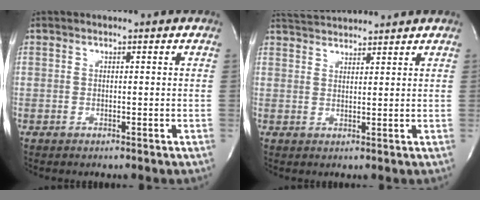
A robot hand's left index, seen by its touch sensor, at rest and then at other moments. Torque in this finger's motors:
{"motor_torque": [0.10, -0.34, 0.09, 0.05]}